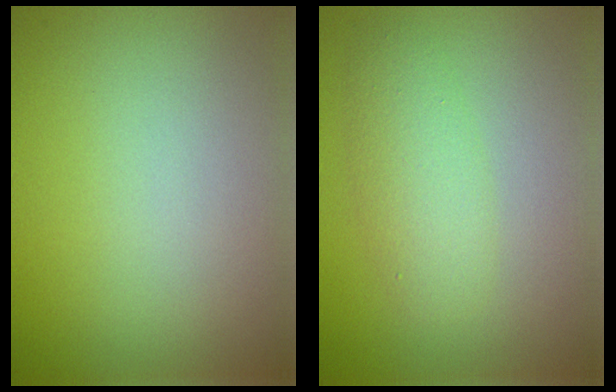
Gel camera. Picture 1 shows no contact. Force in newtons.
{"total": 3.0, "press": 3.0, "slide": 0.1}